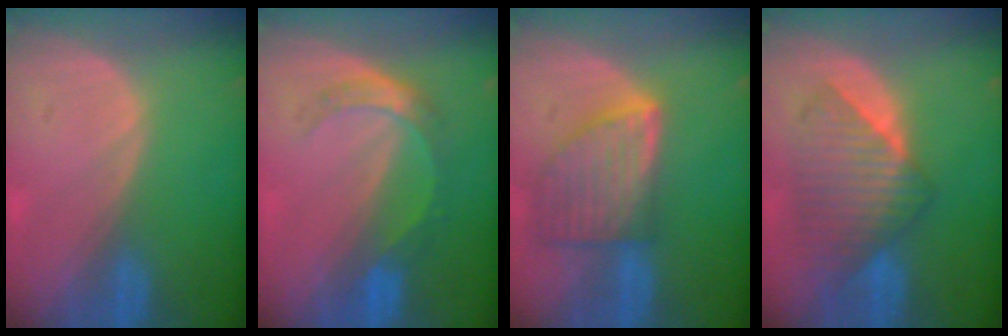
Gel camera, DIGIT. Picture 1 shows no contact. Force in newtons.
{"total": 5.4, "press": 4.7, "slide": 2.5}
{"total": 8.2, "press": 7.4, "slide": 3.5}
{"total": 8.0, "press": 7.9, "slide": 1.4}